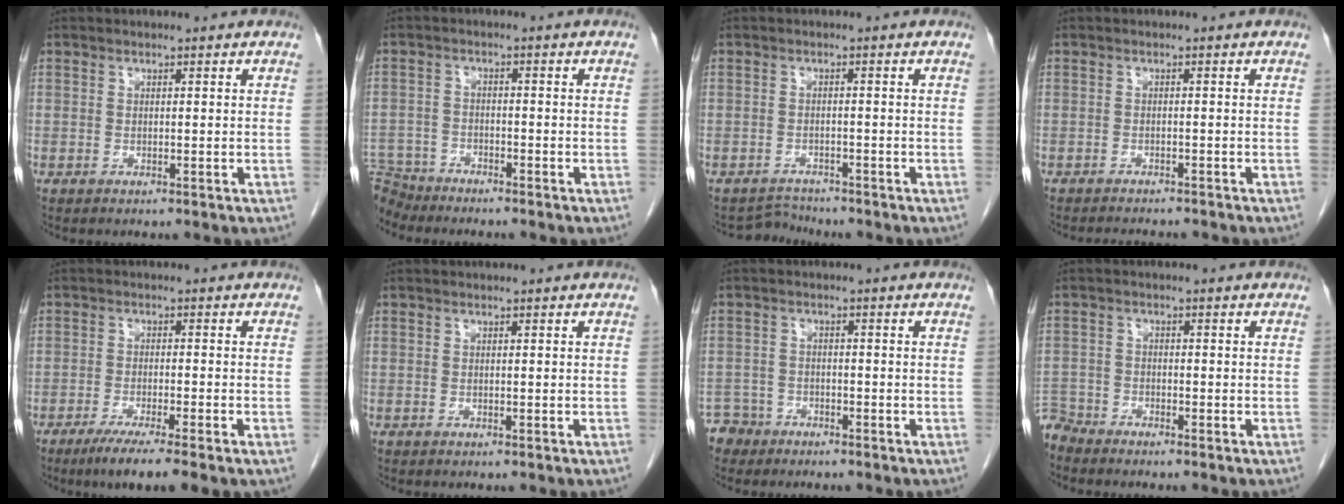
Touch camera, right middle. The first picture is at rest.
{"total": 6.5, "force": [-6.2, 1.9, 0.0], "torque": [-0.001, -0.001, -0.116]}
{"total": 2.3, "force": [-2.1, 0.2, -1.0], "torque": [0.019, -0.009, -0.034]}
{"total": 4.6, "force": [-4.3, 0.8, 1.3], "torque": [-0.016, -0.006, -0.059]}
{"total": 7.2, "force": [-4.9, -0.1, 5.3], "torque": [-0.080, -0.017, -0.077]}
{"total": 0.0}
{"total": 3.6, "force": [-2.9, 2.1, -0.8], "torque": [0.018, 0.005, -0.058]}
{"total": 3.0, "force": [-2.9, 0.1, -0.5], "torque": [0.018, -0.011, -0.056]}